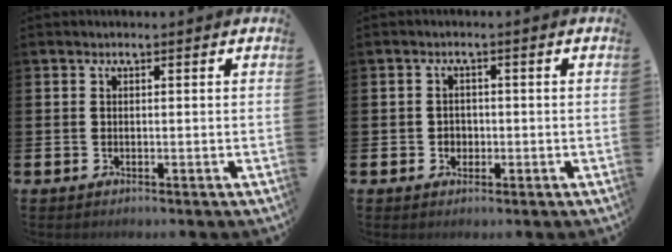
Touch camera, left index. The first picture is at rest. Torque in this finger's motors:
{"motor_torque": [0.21, 0.07, 0.00, 0.02]}